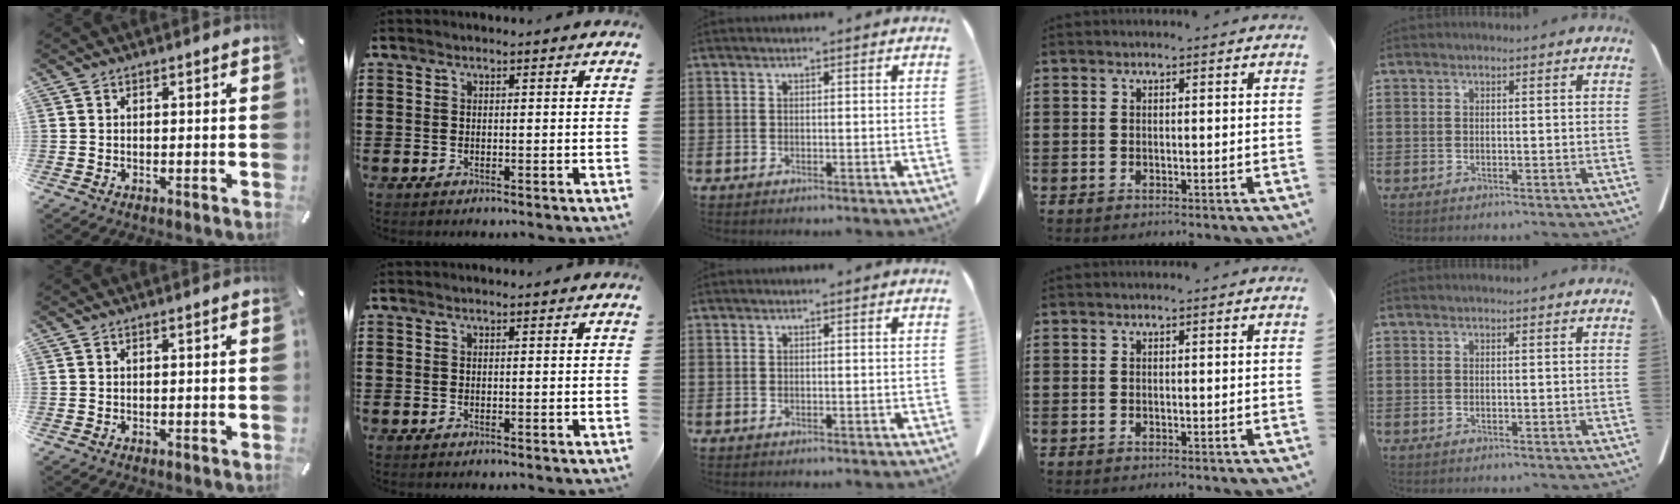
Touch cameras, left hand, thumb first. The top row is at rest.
{}